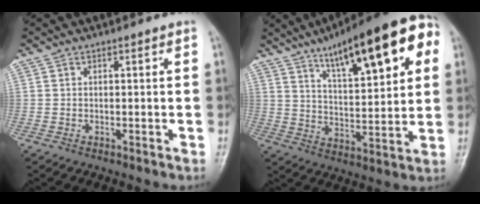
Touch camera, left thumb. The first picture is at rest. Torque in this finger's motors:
{"motor_torque": [2.06, 2.07, 1.87, -0.90, 0.18]}